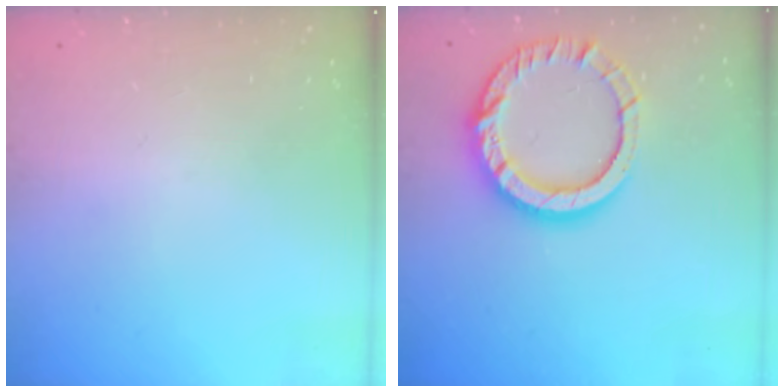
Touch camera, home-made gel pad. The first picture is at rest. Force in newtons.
{"total": 15.1, "press": 15.0, "slide": 1.5}